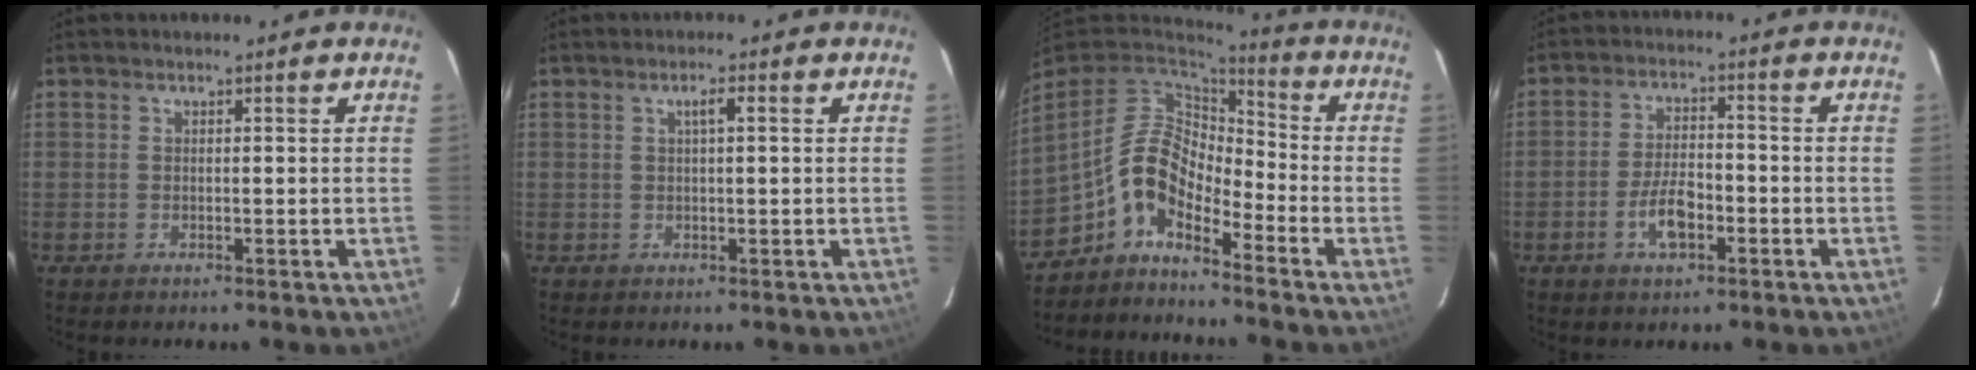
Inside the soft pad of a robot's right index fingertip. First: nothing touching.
{"total": 1.8, "force": [0.6, 0.2, 1.7], "torque": [-0.031, 0.006, 0.010]}
{"total": 8.7, "force": [-5.1, 4.0, 5.8], "torque": [-0.112, 0.024, -0.111]}
{"total": 6.4, "force": [-2.8, 2.9, 4.9], "torque": [-0.101, 0.003, -0.047]}